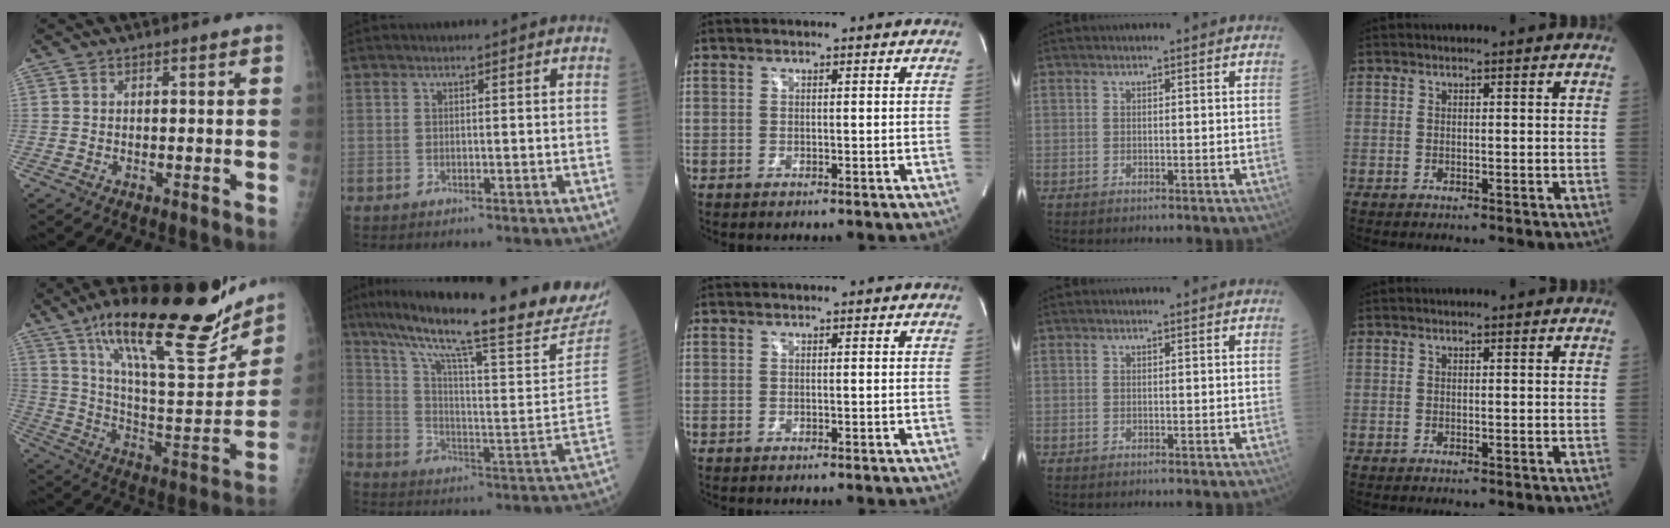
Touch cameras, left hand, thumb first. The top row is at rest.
{"thumb": {"total": 27.9, "force": [19.2, 7.4, 18.8], "torque": [-0.259, -0.078, 0.314]}, "index": {"total": 29.7, "force": [24.6, 3.1, 16.4], "torque": [-0.270, -0.057, 0.327]}}